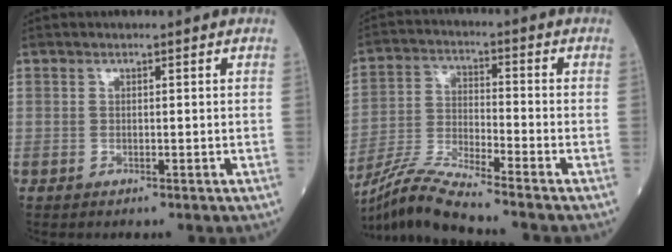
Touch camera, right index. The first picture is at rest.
{"total": 10.2, "force": [-9.3, -1.6, 3.9], "torque": [-0.083, -0.019, -0.179]}